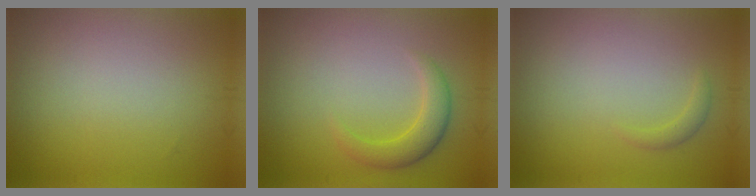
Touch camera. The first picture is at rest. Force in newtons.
{"total": 2.8, "press": 2.8, "slide": 0.0}
{"total": 0.9, "press": 0.9, "slide": 0.0}